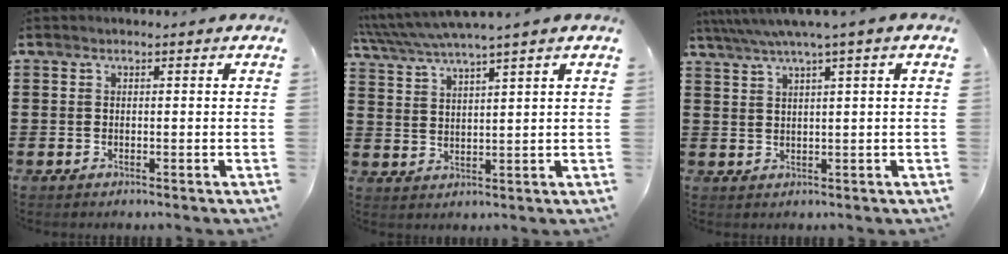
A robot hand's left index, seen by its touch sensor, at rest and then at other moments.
{"total": 3.6, "force": [3.2, -0.5, 1.6], "torque": [-0.043, -0.014, 0.054]}
{"total": 3.2, "force": [1.7, -0.4, 2.7], "torque": [-0.056, -0.005, 0.026]}